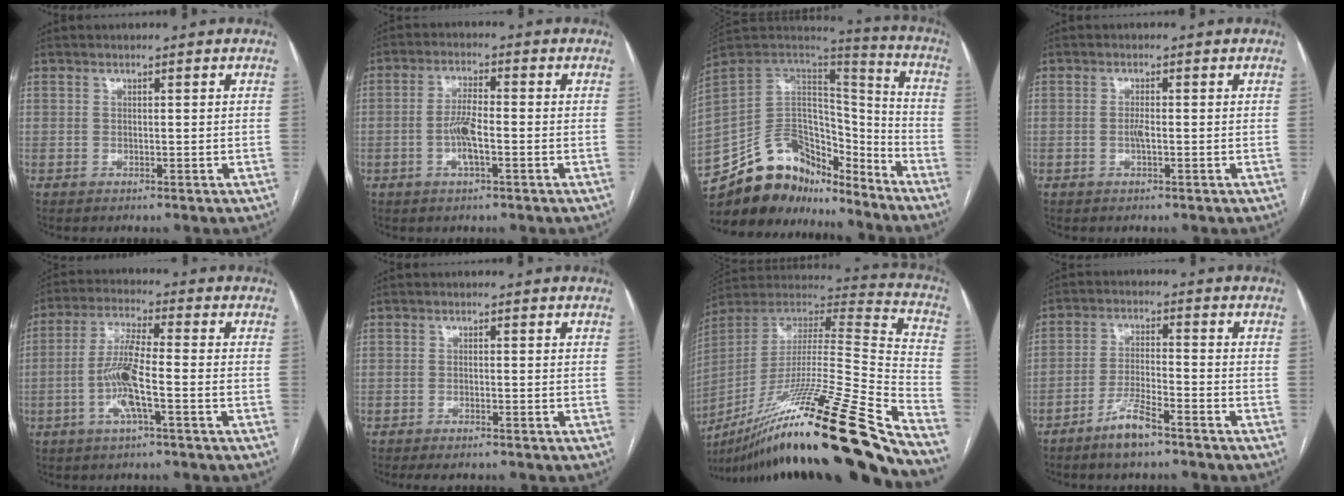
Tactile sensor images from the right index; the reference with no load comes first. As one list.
[{"total": 5.0, "force": [-1.3, 1.1, 4.7], "torque": [-0.099, 0.004, -0.025]}, {"total": 21.4, "force": [-17.8, 9.7, 6.8], "torque": [-0.154, 0.047, -0.292]}, {"total": 1.4, "force": [-0.3, 0.3, 1.4], "torque": [-0.028, 0.000, -0.006]}, {"total": 8.5, "force": [-2.4, 0.8, 8.2], "torque": [-0.167, 0.004, -0.053]}, {"total": 2.6, "force": [-2.2, 0.6, 1.3], "torque": [-0.015, -0.003, -0.030]}, {"total": 37.1, "force": [-26.2, 1.0, 26.3], "torque": [-0.388, -0.057, -0.426]}, {"total": 6.2, "force": [-4.6, 0.8, 4.2], "torque": [-0.086, -0.006, -0.088]}]